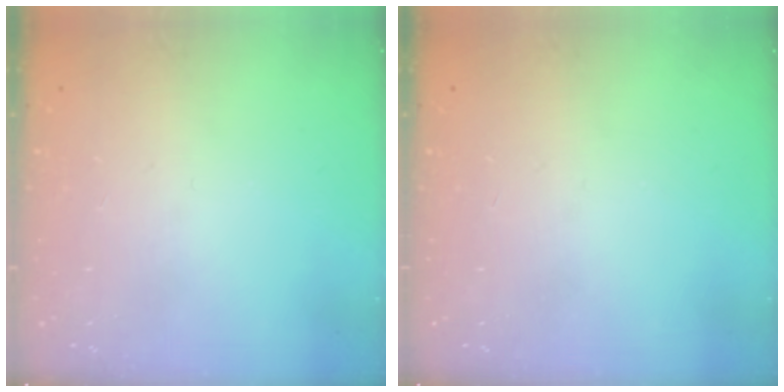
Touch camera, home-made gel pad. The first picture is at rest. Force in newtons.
{"total": 0.0}